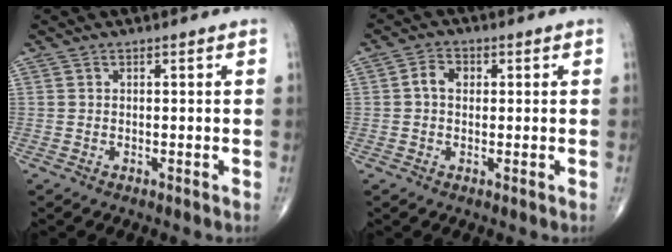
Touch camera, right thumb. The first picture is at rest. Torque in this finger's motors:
{"motor_torque": [0.01, 0.00, 0.27, 0.09, 0.08]}